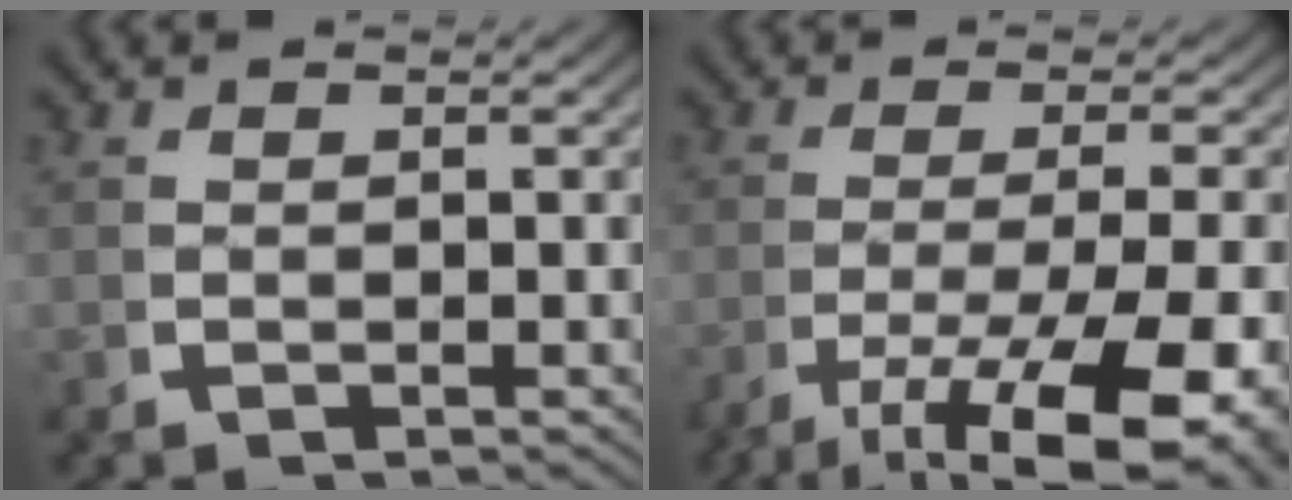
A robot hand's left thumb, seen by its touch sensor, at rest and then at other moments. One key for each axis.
{"total": 10.1, "fx": -4.2, "fy": 4.3, "fz": 8.1, "tx": -0.150, "ty": -0.036, "tz": -0.043}